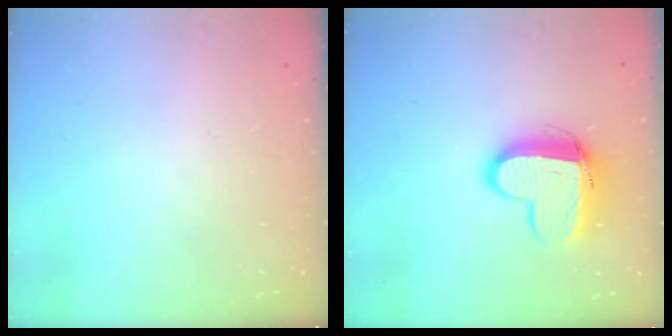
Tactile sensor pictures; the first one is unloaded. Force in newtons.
{"total": 12.4, "press": 12.4, "slide": 1.2}